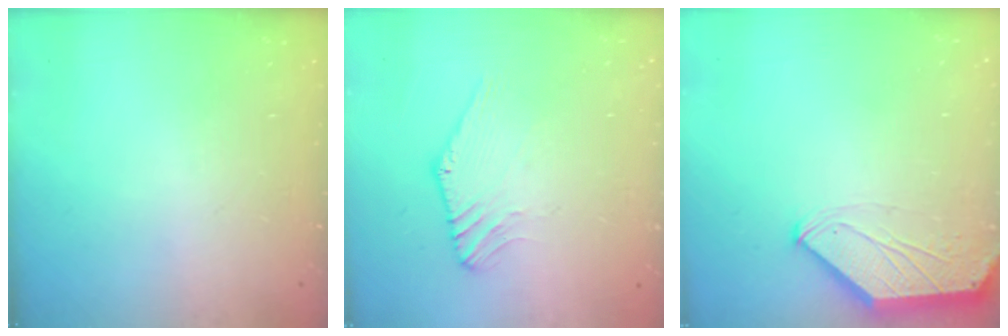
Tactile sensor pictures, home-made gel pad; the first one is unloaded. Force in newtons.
{"total": 0.5, "press": 0.5, "slide": 0.3}
{"total": 0.8, "press": 0.7, "slide": 0.3}